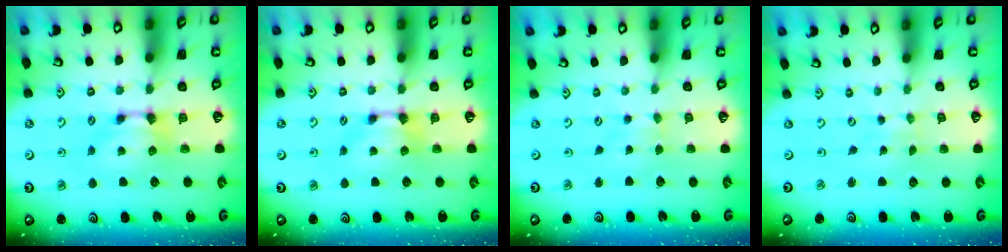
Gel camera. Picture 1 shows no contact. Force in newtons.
{"total": 0.0}
{"total": 2.3, "press": 2.3, "slide": 0.1}
{"total": 6.7, "press": 6.7, "slide": 0.4}